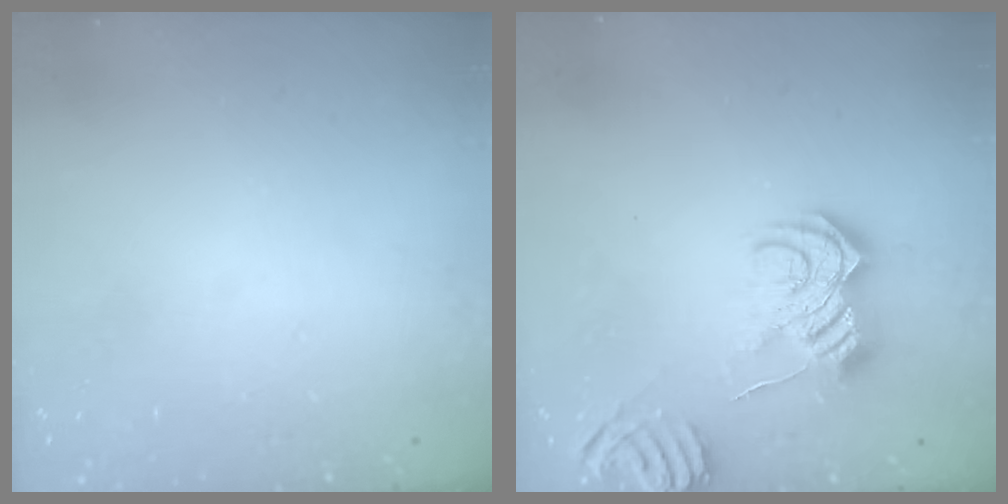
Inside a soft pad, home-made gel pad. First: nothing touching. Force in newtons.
{"total": 12.4, "press": 12.3, "slide": 1.3}